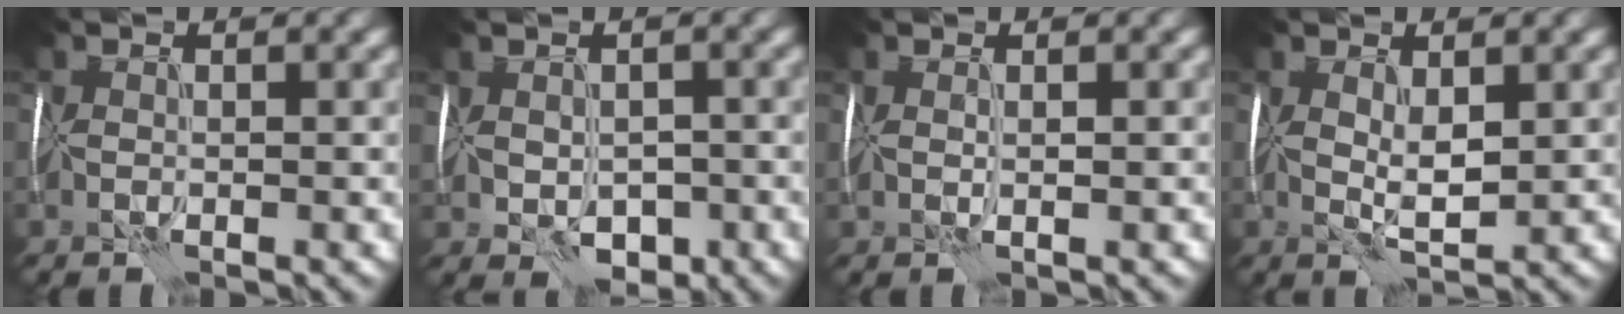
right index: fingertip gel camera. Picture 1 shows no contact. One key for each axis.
{"total": 3.7, "fx": -0.6, "fy": 2.5, "fz": 2.6, "tx": -0.038, "ty": 0.000, "tz": -0.008}
{"total": 1.1, "fx": 0.9, "fy": 0.1, "fz": 0.6, "tx": -0.002, "ty": 0.004, "tz": 0.014}
{"total": 2.4, "fx": 1.2, "fy": 0.9, "fz": 1.9, "tx": -0.042, "ty": 0.002, "tz": 0.027}